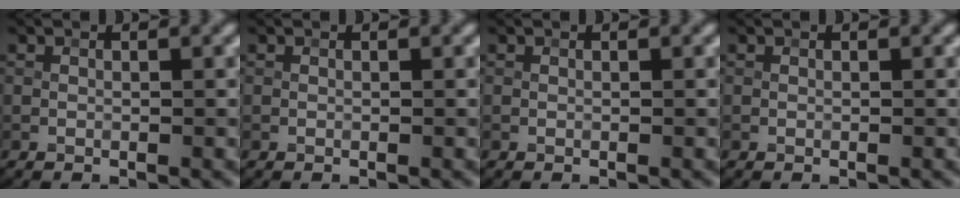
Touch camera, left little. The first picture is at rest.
{"total": 0.0}
{"total": 0.0}
{"total": 0.0}